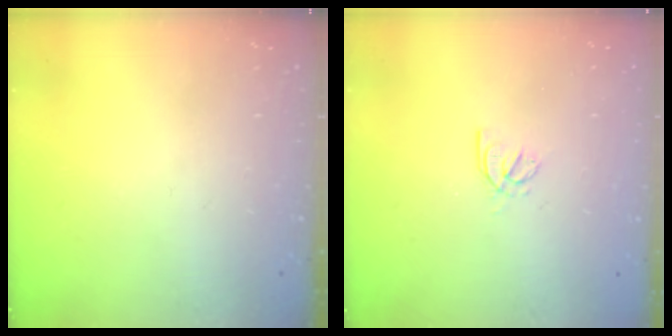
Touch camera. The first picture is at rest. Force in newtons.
{"total": 3.2, "press": 3.2, "slide": 0.7}